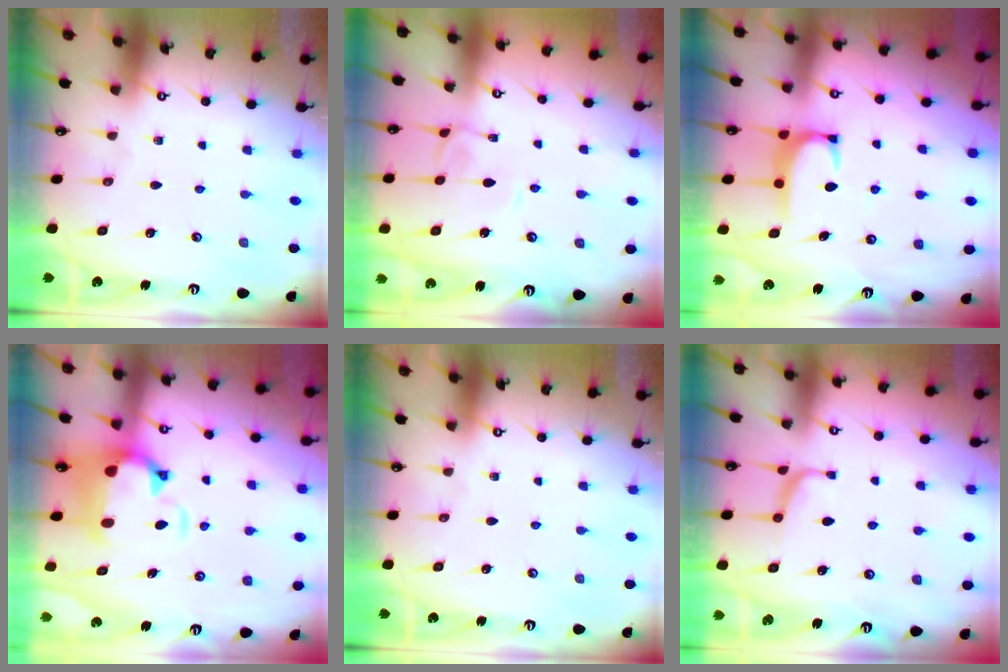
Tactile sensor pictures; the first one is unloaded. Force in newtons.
{"total": 1.9, "press": 1.9, "slide": 0.3}
{"total": 2.0, "press": 1.9, "slide": 0.6}
{"total": 3.2, "press": 2.8, "slide": 1.5}
{"total": 0.0}
{"total": 0.9, "press": 0.7, "slide": 0.5}